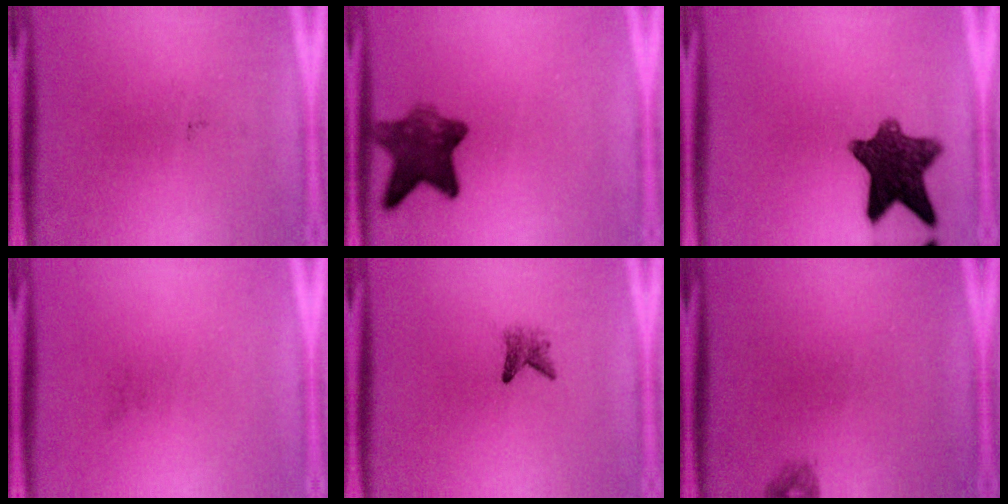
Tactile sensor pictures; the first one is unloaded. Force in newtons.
{"total": 8.2}
{"total": 11.0}
{"total": 0.0}
{"total": 2.0}
{"total": 0.8}